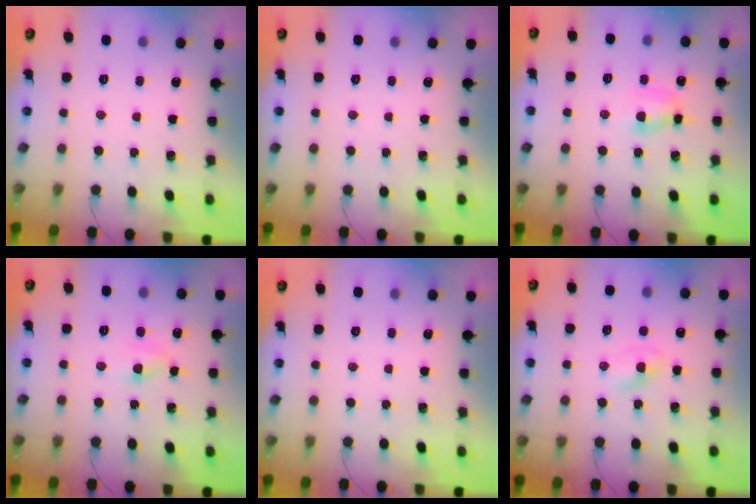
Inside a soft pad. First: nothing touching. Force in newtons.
{"total": 0.0}
{"total": 6.3, "press": 6.3, "slide": 0.1}
{"total": 4.2, "press": 4.1, "slide": 1.0}
{"total": 0.0}
{"total": 2.6, "press": 2.3, "slide": 1.1}